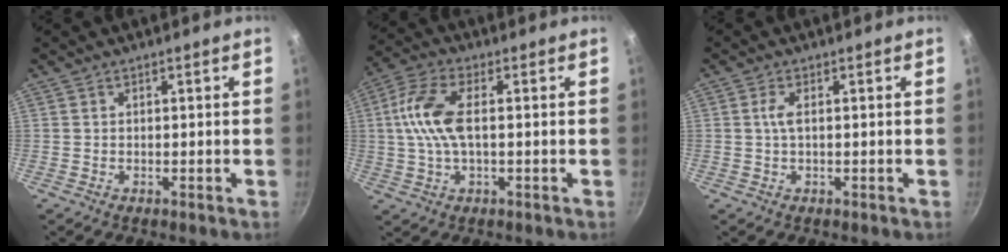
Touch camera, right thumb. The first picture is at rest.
{"total": 10.0, "force": [0.6, 4.6, 8.8], "torque": [-0.190, 0.018, 0.001]}
{"total": 2.0, "force": [0.1, 0.7, 1.9], "torque": [-0.045, 0.004, 0.002]}